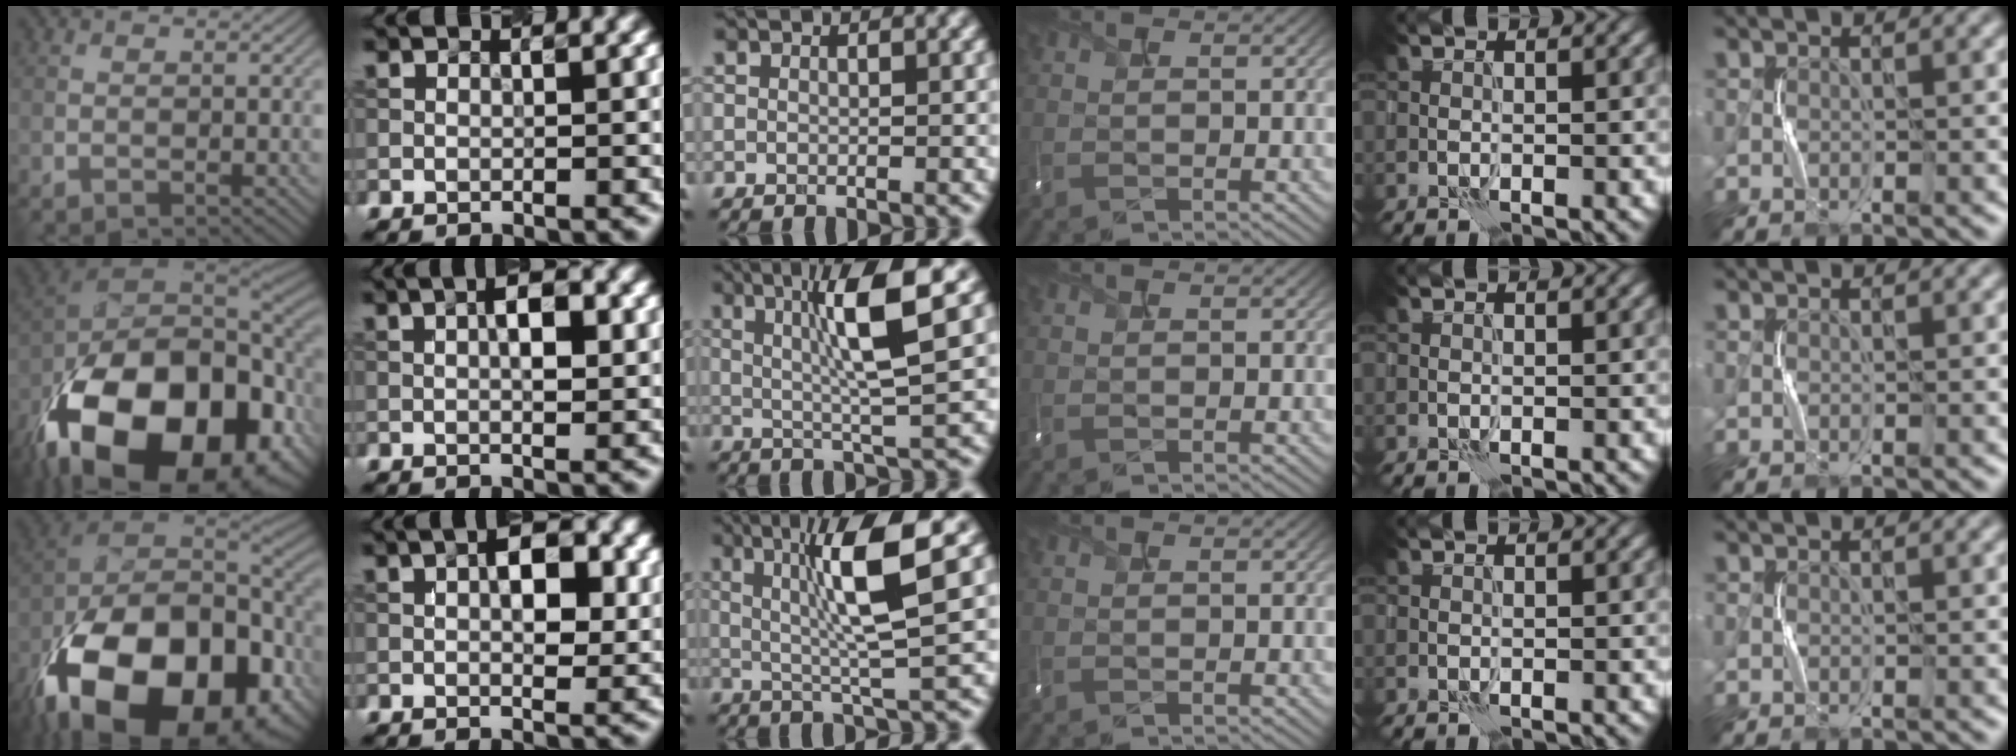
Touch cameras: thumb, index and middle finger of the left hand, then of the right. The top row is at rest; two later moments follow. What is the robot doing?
{"motion": "shake", "object": "tambourine"}